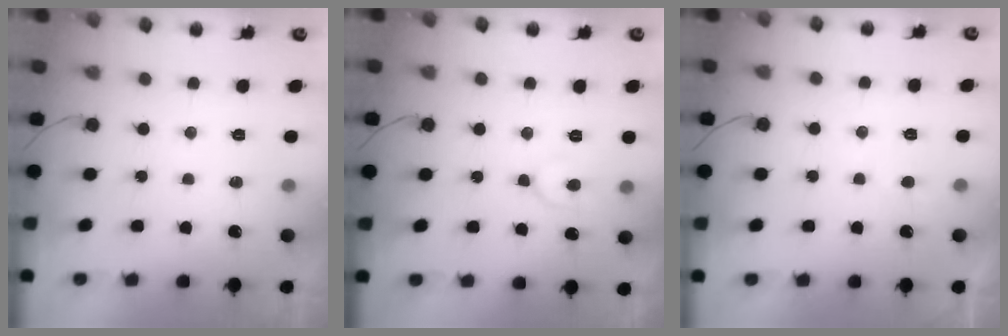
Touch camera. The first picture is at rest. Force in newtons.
{"total": 6.3, "press": 6.3, "slide": 0.7}
{"total": 2.0, "press": 2.0, "slide": 0.2}